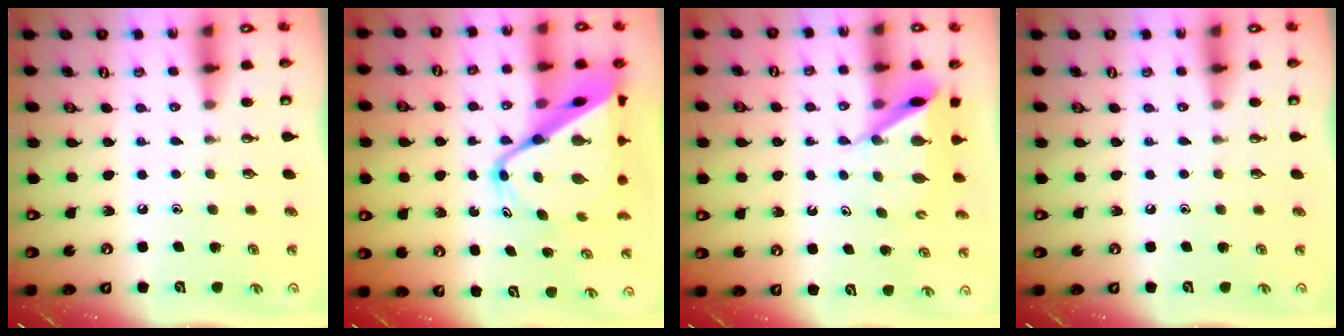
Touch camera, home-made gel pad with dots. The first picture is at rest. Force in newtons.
{"total": 16.2, "press": 16.1, "slide": 1.2}
{"total": 8.1, "press": 8.1, "slide": 0.3}
{"total": 0.0}